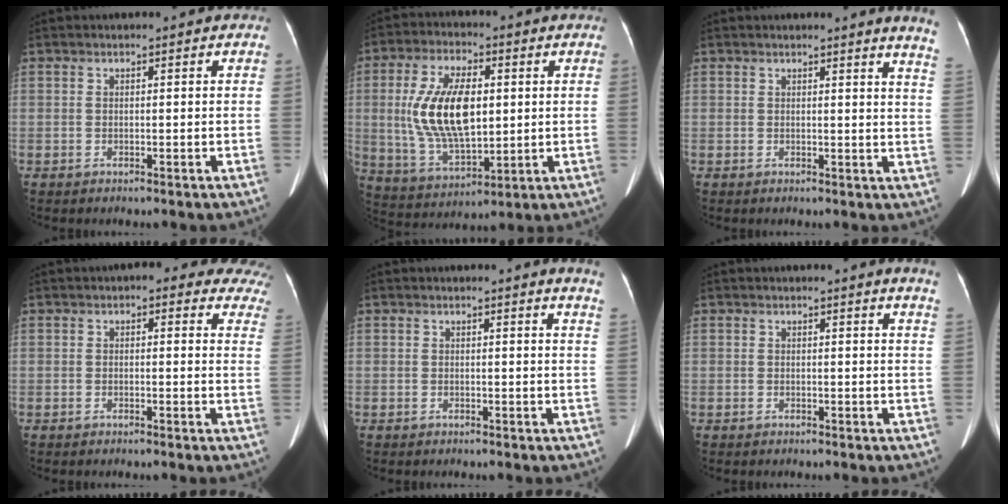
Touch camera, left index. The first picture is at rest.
{"total": 14.0, "force": [1.6, 6.2, 12.4], "torque": [-0.261, 0.009, 0.038]}
{"total": 5.8, "force": [5.2, -1.1, 2.4], "torque": [-0.025, -0.046, 0.029]}
{"total": 12.8, "force": [10.9, 4.5, 5.0], "torque": [-0.009, -0.002, 0.088]}
{"total": 4.2, "force": [3.9, -0.6, 1.6], "torque": [-0.018, -0.021, 0.017]}
{"total": 3.6, "force": [3.2, -0.6, 1.5], "torque": [-0.019, -0.016, 0.015]}